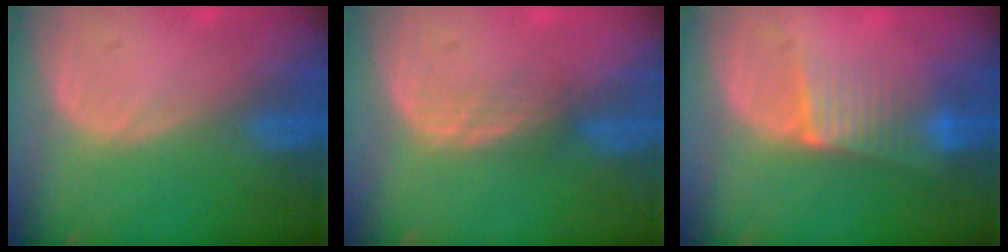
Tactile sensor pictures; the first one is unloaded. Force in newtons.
{"total": 2.2, "press": 2.2, "slide": 0.4}
{"total": 6.4, "press": 5.7, "slide": 3.1}